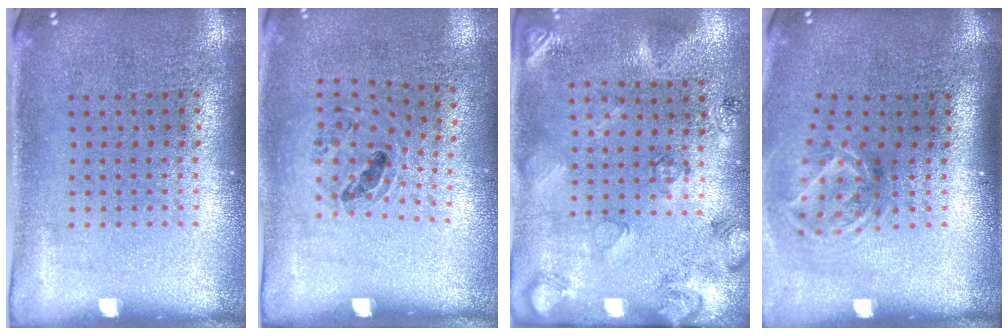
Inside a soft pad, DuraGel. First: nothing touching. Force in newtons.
{"total": 1.0, "press": 0.8, "slide": 0.5}
{"total": 2.6, "press": 1.8, "slide": 1.9}
{"total": 1.9, "press": 1.3, "slide": 1.4}